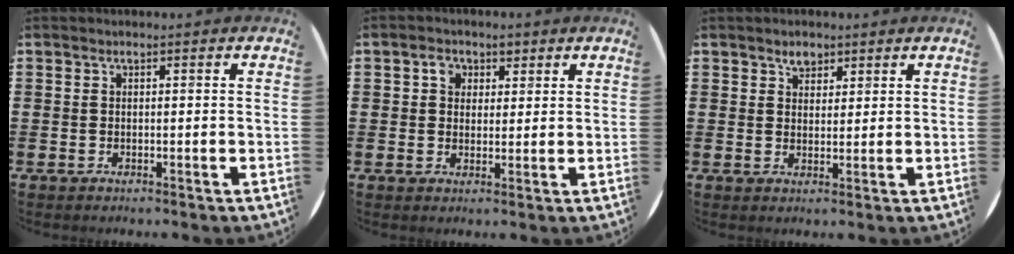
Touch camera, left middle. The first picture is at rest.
{"total": 2.8, "force": [1.5, 2.2, 0.9], "torque": [-0.007, 0.003, 0.024]}
{"total": 2.2, "force": [1.8, 1.2, 0.4], "torque": [0.008, -0.002, 0.030]}